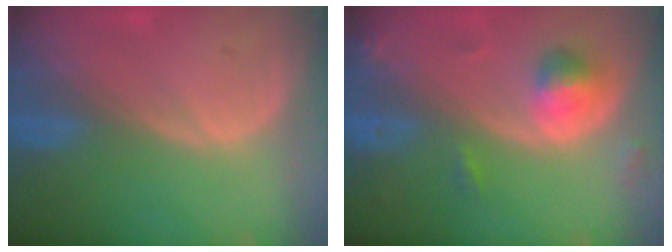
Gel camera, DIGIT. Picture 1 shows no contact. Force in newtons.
{"total": 4.4, "press": 4.4, "slide": 0.6}